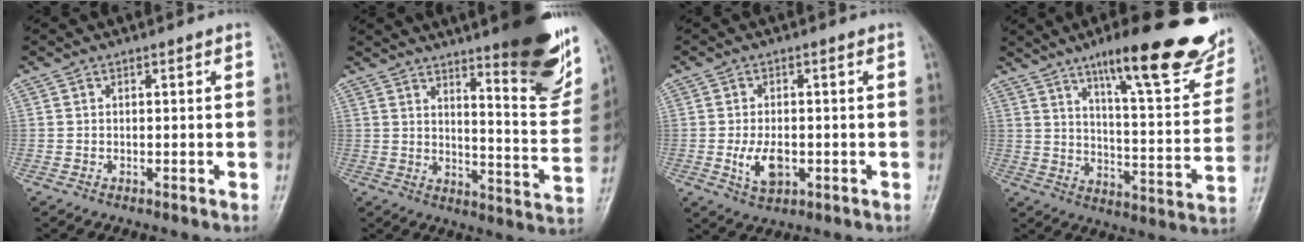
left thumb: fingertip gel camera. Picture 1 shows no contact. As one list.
[{"total": 20.3, "force": [13.5, 4.1, 14.6], "torque": [-0.160, -0.091, 0.183]}, {"total": 5.5, "force": [-1.2, 3.2, 4.3], "torque": [-0.077, -0.004, -0.015]}, {"total": 24.9, "force": [15.6, 5.9, 18.6], "torque": [-0.223, -0.056, 0.226]}]